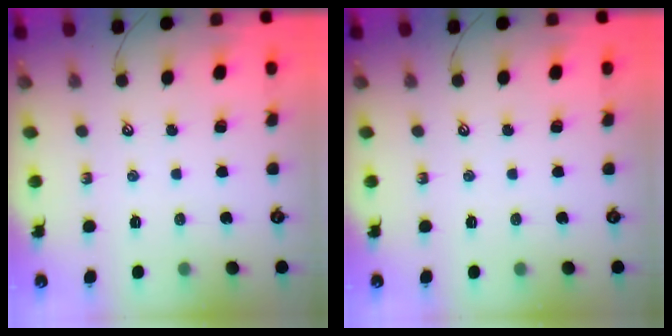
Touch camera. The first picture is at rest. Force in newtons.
{"total": 0.0}